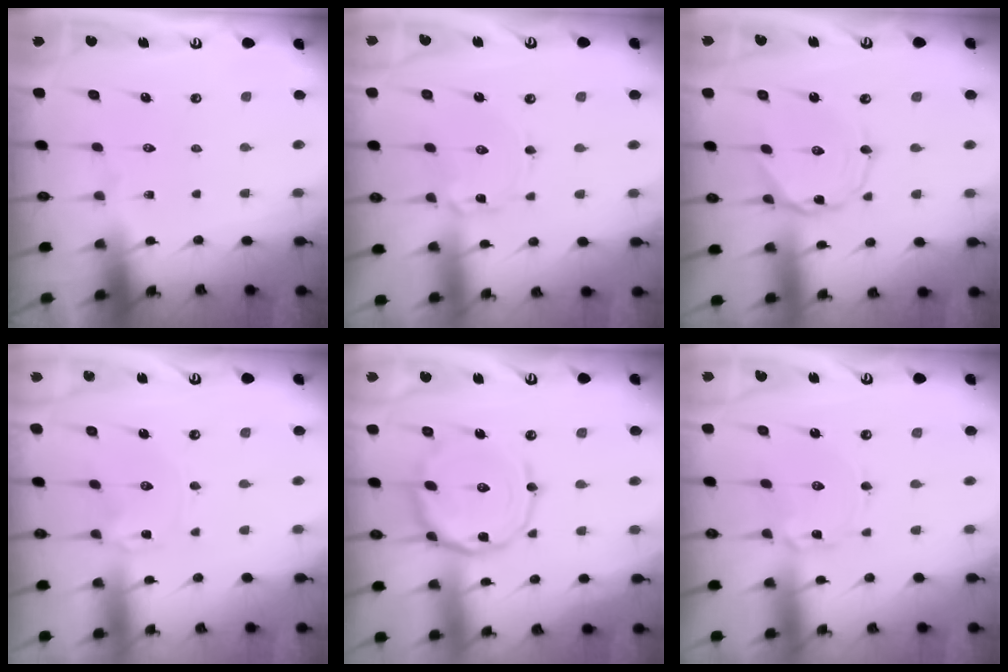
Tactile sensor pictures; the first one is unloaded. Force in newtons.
{"total": 2.2, "press": 2.2, "slide": 0.2}
{"total": 1.1, "press": 1.0, "slide": 0.2}
{"total": 1.1, "press": 1.1, "slide": 0.2}
{"total": 11.4, "press": 11.4, "slide": 0.7}
{"total": 2.2, "press": 2.2, "slide": 0.2}